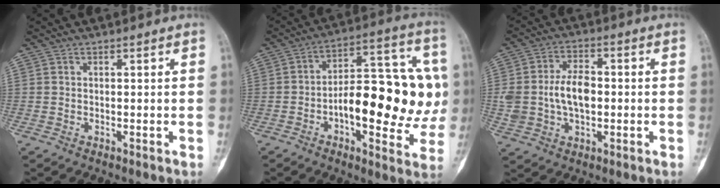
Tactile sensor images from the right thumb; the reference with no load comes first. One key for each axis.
{"total": 21.8, "fx": -1.7, "fy": 9.4, "fz": 19.6, "tx": -0.252, "ty": 0.033, "tz": -0.026}
{"total": 10.0, "fx": -0.2, "fy": 6.3, "fz": 7.8, "tx": -0.138, "ty": 0.016, "tz": -0.003}